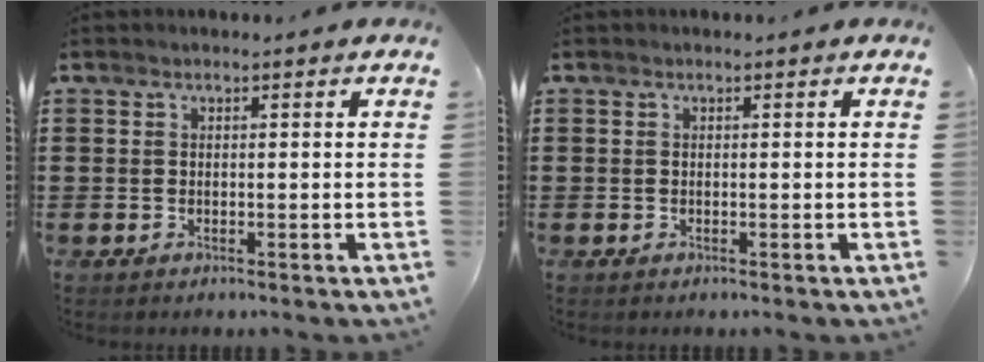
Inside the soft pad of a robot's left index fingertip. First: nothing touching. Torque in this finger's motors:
{"motor_torque": [0.00, 0.00, -0.01, 0.01]}